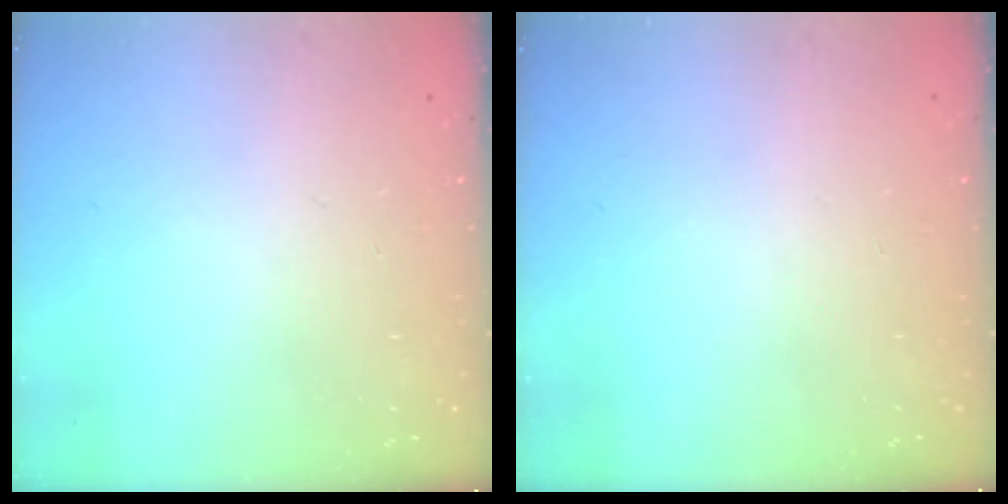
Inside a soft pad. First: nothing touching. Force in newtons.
{"total": 0.0}